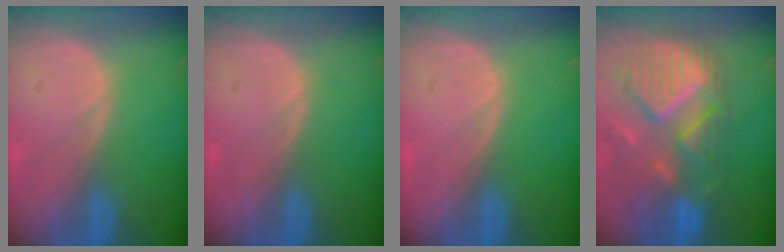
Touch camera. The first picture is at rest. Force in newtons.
{"total": 0.0}
{"total": 0.0}
{"total": 12.0, "press": 10.5, "slide": 5.7}